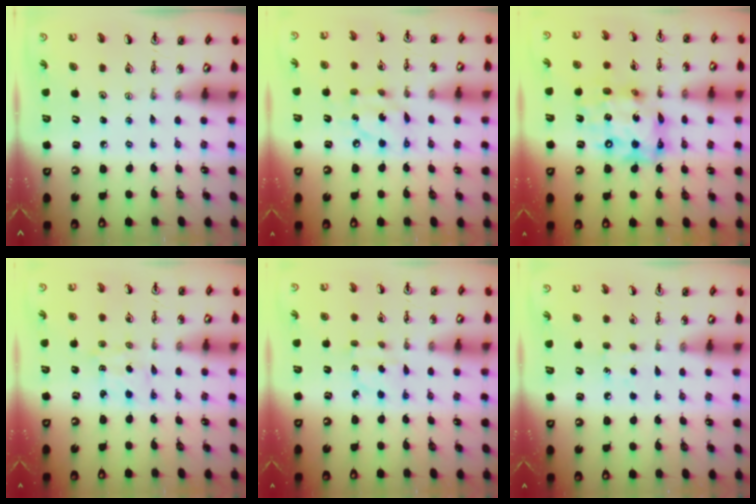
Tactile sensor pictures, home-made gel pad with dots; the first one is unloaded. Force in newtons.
{"total": 9.6, "press": 9.6, "slide": 0.5}
{"total": 17.2, "press": 17.1, "slide": 1.4}
{"total": 2.8, "press": 2.8, "slide": 0.4}
{"total": 2.7, "press": 2.7, "slide": 0.5}
{"total": 5.1, "press": 5.1, "slide": 0.6}